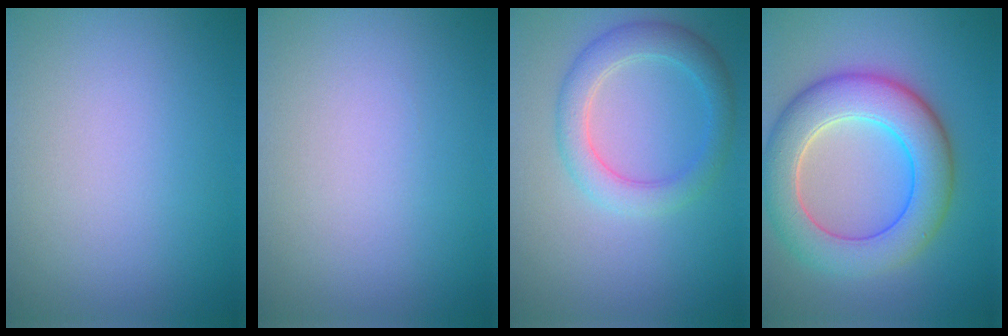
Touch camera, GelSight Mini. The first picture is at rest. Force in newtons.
{"total": 0.0}
{"total": 3.6, "press": 3.6, "slide": 0.1}
{"total": 8.1, "press": 8.1, "slide": 0.5}